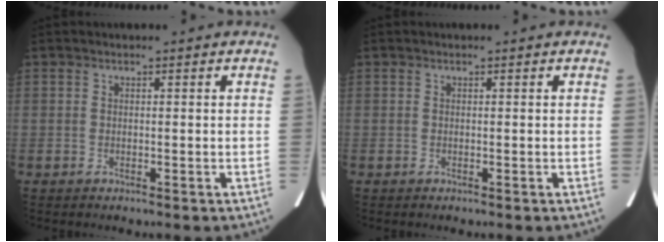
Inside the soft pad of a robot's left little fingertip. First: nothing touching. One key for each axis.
{"total": 0.0}